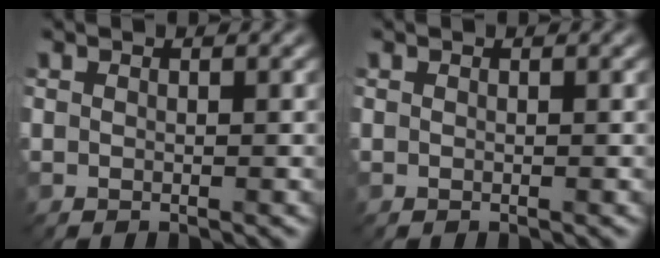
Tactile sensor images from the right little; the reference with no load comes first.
{"total": 0.0}